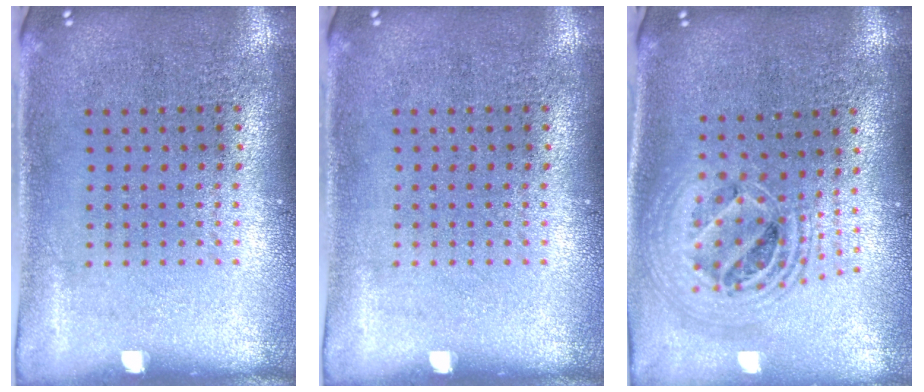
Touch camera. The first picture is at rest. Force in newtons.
{"total": 0.0}
{"total": 2.1, "press": 1.6, "slide": 1.4}